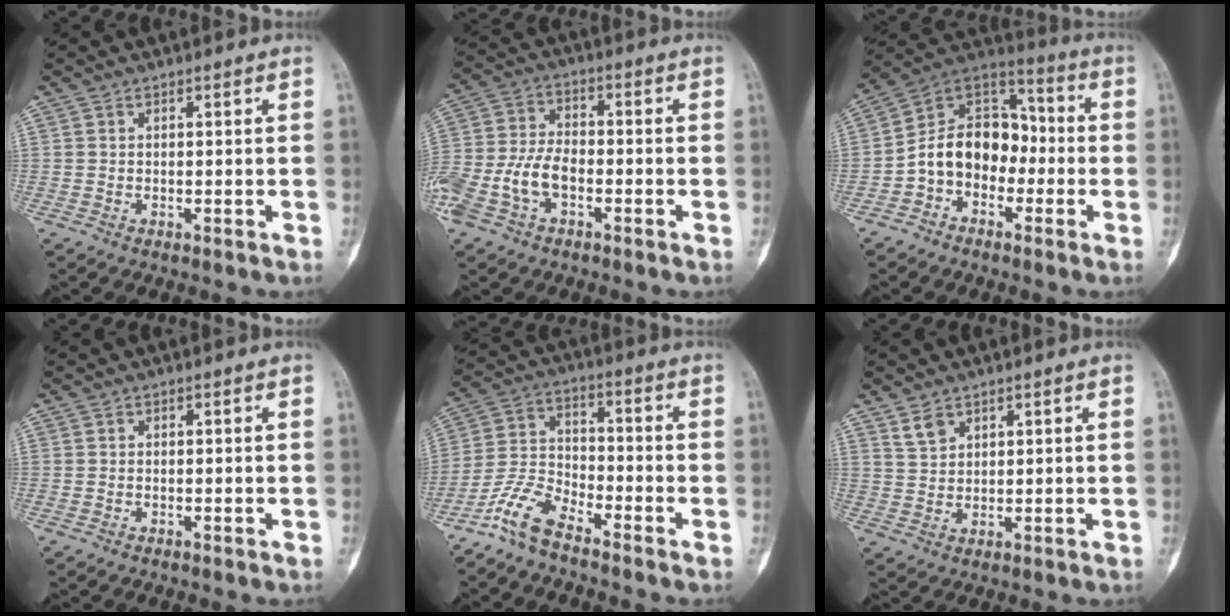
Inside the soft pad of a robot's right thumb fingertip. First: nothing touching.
{"total": 11.2, "force": [-4.0, 6.6, 8.1], "torque": [-0.182, 0.028, -0.079]}
{"total": 13.4, "force": [-2.9, 10.1, 8.4], "torque": [-0.112, 0.062, -0.064]}
{"total": 0.0}
{"total": 8.3, "force": [-6.6, 2.5, 4.2], "torque": [-0.095, 0.049, -0.144]}
{"total": 3.1, "force": [2.2, 1.9, 1.2], "torque": [-0.013, -0.012, 0.048]}